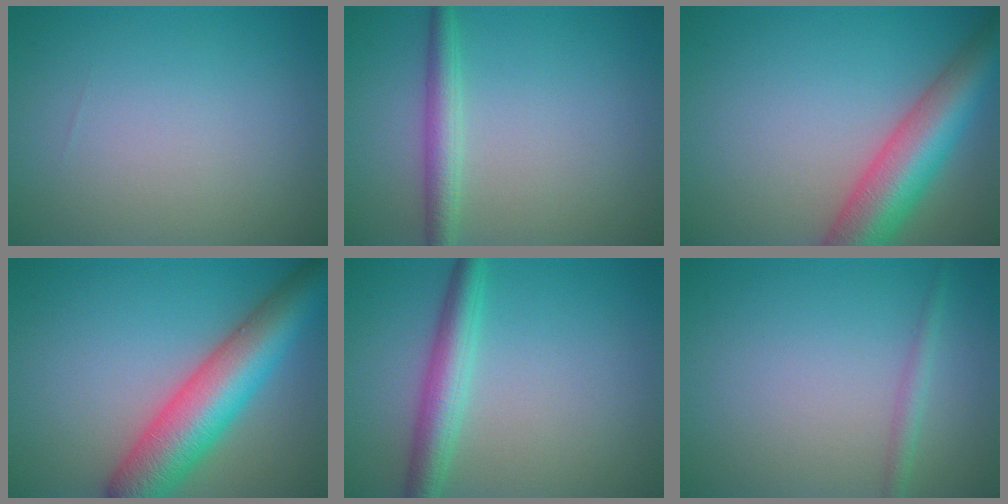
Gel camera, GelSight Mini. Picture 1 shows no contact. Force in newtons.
{"total": 2.7, "press": 2.7, "slide": 0.0}
{"total": 8.5, "press": 8.5, "slide": 0.4}
{"total": 9.3, "press": 9.3, "slide": 0.4}
{"total": 3.9, "press": 3.9, "slide": 0.1}
{"total": 1.4, "press": 1.4, "slide": 0.1}